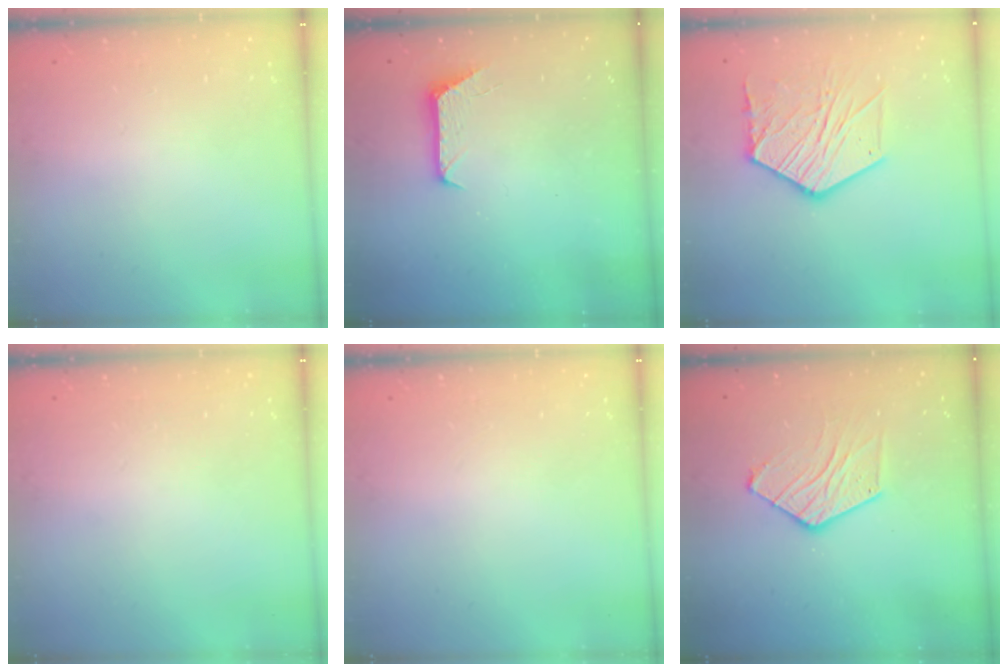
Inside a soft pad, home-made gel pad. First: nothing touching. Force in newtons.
{"total": 6.2, "press": 6.2, "slide": 0.5}
{"total": 14.4, "press": 14.4, "slide": 1.1}
{"total": 0.0}
{"total": 0.0}
{"total": 10.6, "press": 10.6, "slide": 0.7}